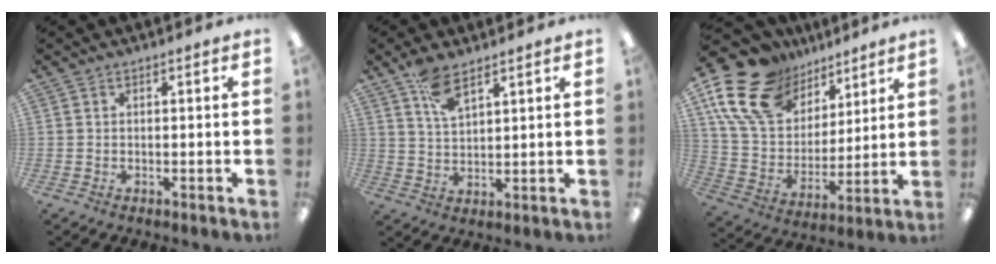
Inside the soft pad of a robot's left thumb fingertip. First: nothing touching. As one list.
[{"total": 7.0, "force": [4.8, 2.7, 4.2], "torque": [-0.079, -0.018, 0.087]}, {"total": 18.6, "force": [11.7, 11.8, 8.4], "torque": [-0.176, -0.051, 0.221]}]